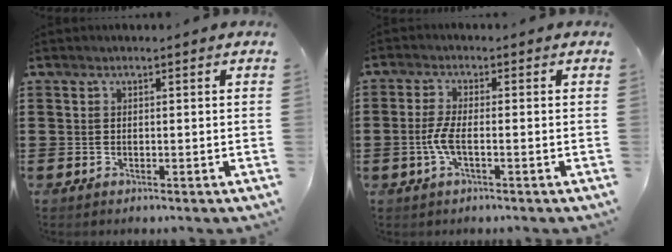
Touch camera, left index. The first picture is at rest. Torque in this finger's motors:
{"motor_torque": [0.45, 0.45, 0.38, 0.08]}